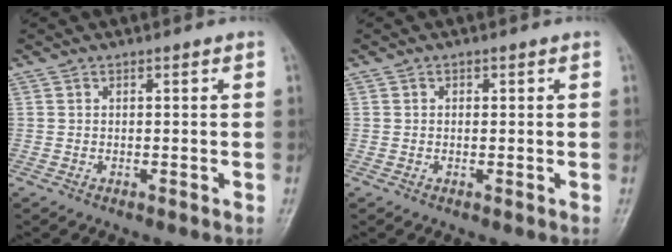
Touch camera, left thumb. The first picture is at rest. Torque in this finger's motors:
{"motor_torque": [0.18, 0.03, -0.39, 0.00, -0.02]}